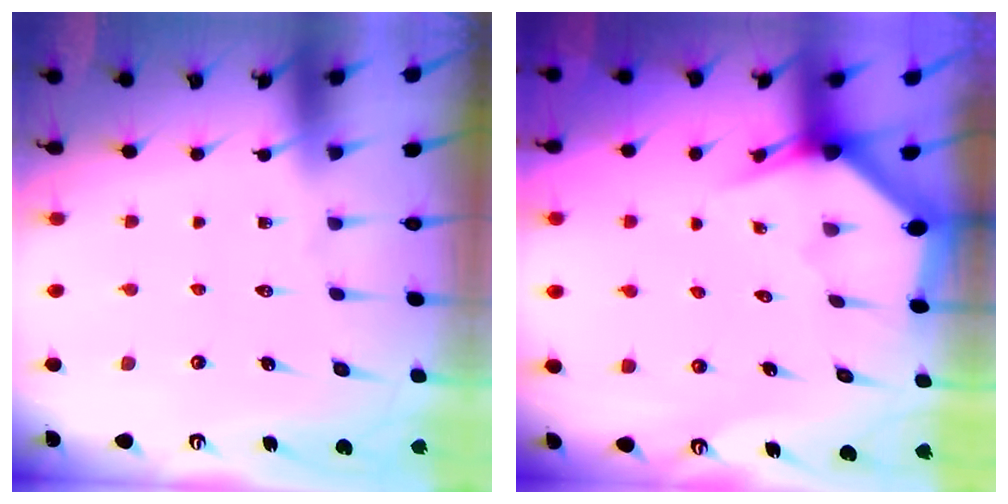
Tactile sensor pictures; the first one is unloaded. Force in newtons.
{"total": 2.8, "press": 2.8, "slide": 0.2}